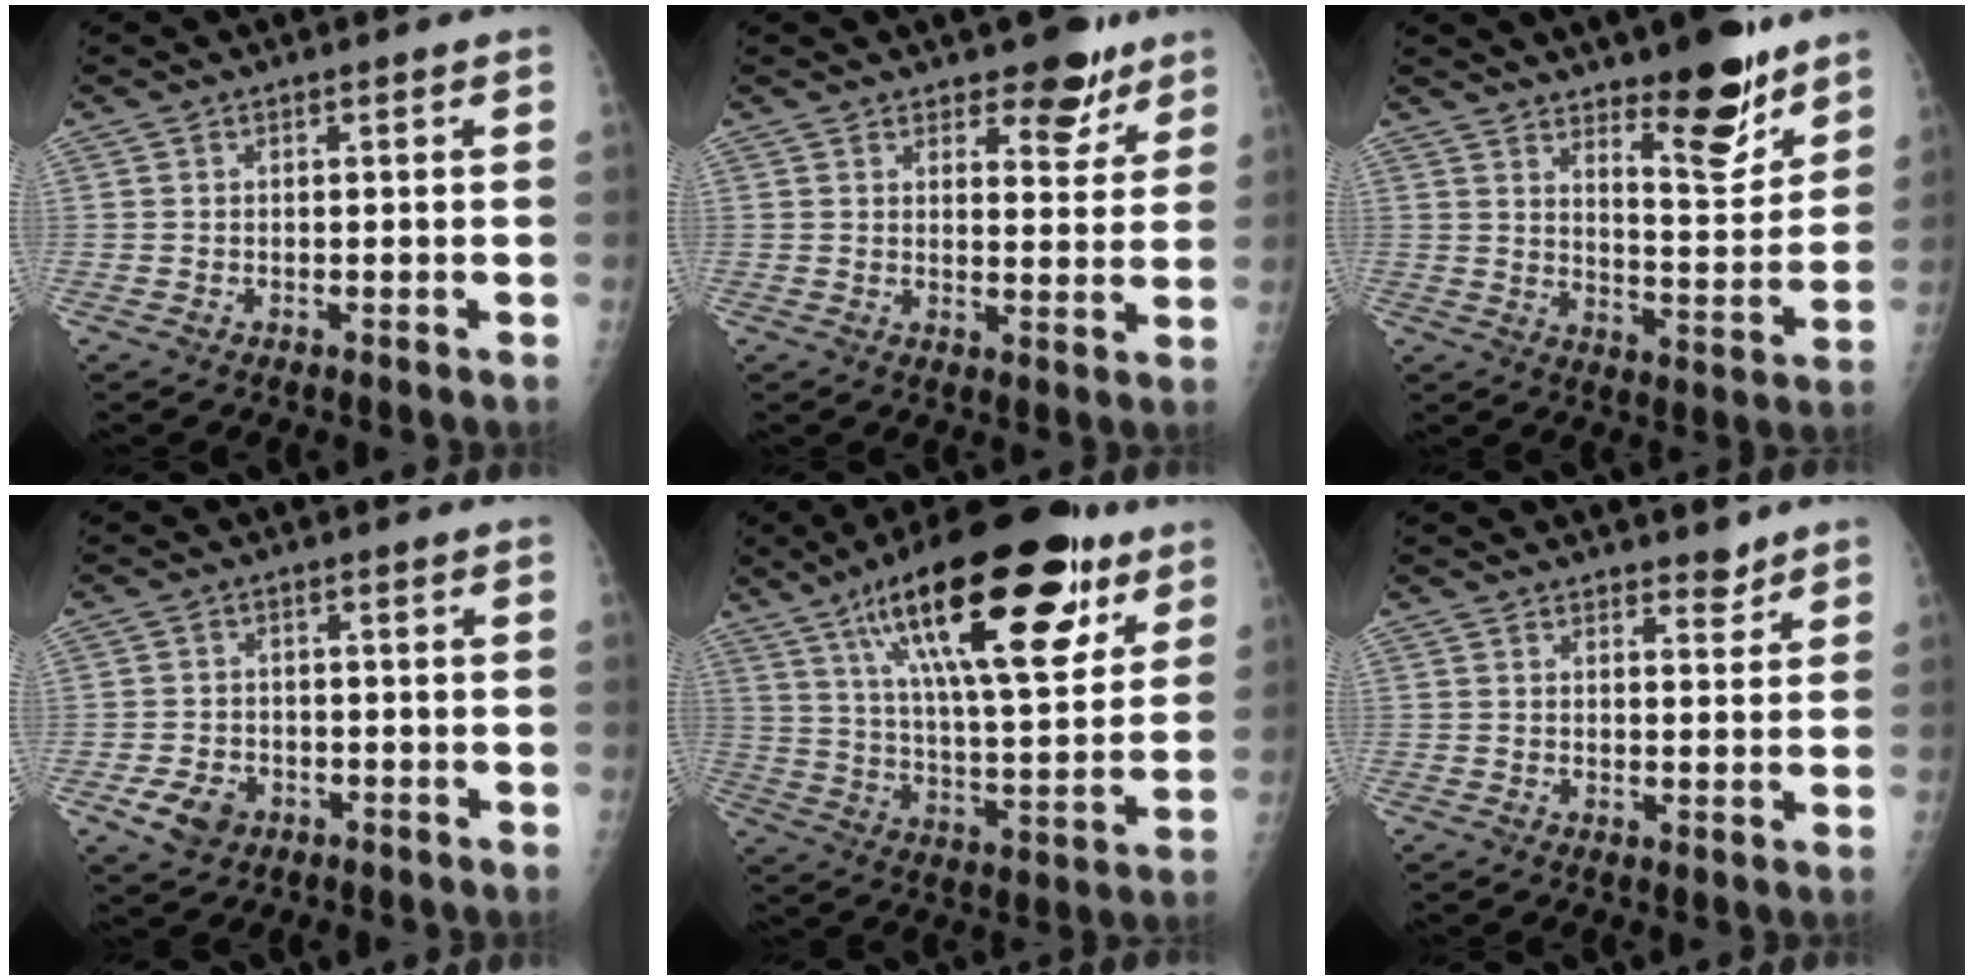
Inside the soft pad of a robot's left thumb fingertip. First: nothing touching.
{"total": 7.2, "force": [5.1, 3.5, 3.7], "torque": [-0.013, -0.031, 0.070]}
{"total": 13.5, "force": [9.3, 4.0, 9.0], "torque": [-0.096, -0.074, 0.146]}
{"total": 5.3, "force": [-2.5, 4.0, 2.5], "torque": [-0.038, 0.012, -0.037]}
{"total": 28.0, "force": [14.7, 9.2, 22.0], "torque": [-0.329, -0.032, 0.240]}
{"total": 2.8, "force": [2.3, 1.1, 1.1], "torque": [-0.001, -0.017, 0.032]}